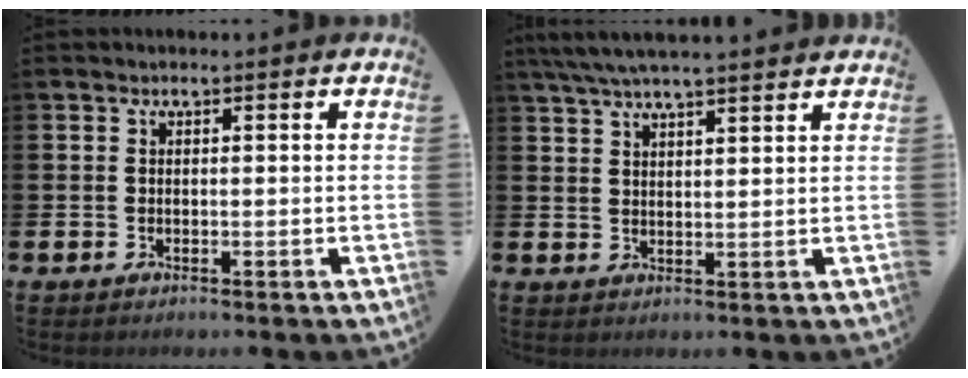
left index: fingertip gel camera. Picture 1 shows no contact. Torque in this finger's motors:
{"motor_torque": [1.04, -1.10, 0.86, 0.21]}